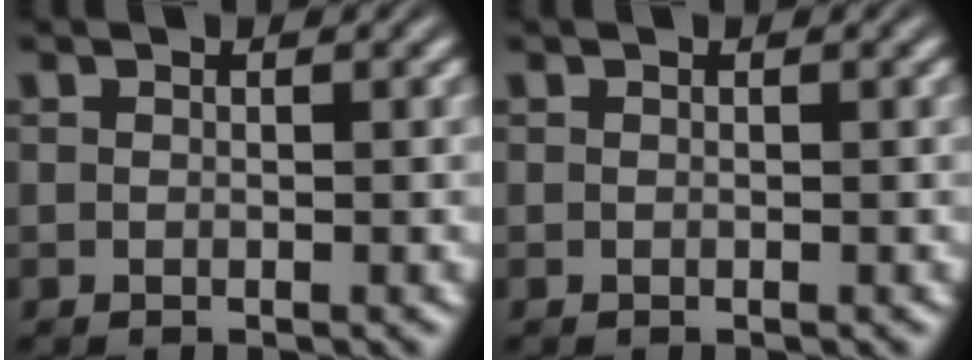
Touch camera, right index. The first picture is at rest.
{"total": 0.0}